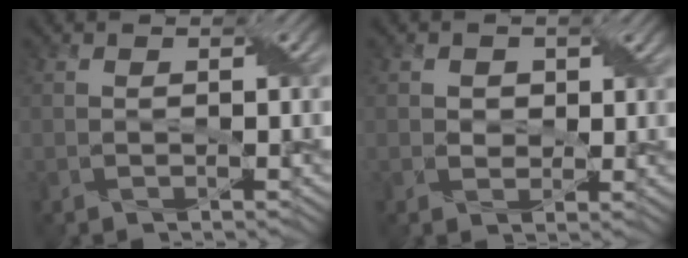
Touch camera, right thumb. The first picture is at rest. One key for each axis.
{"total": 2.1, "fx": 0.8, "fy": 1.8, "fz": 0.6, "tx": -0.019, "ty": -0.002, "tz": 0.005}